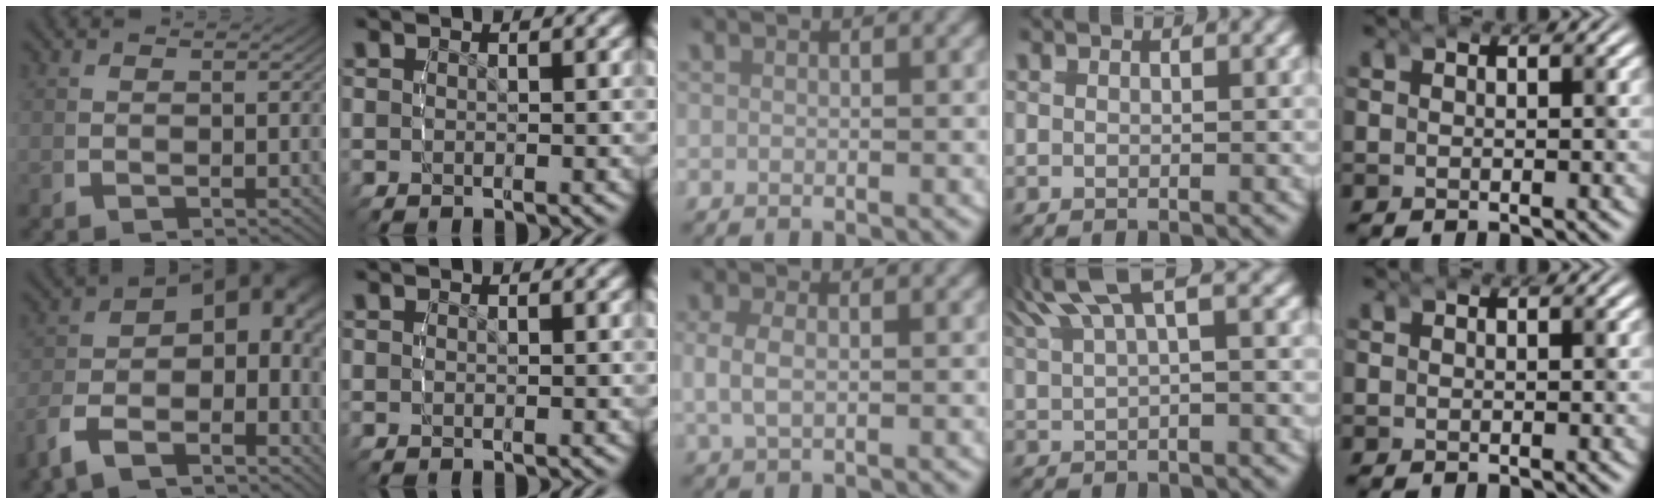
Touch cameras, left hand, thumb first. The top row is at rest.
{"thumb": {"total": 11.5, "force": [-0.4, 6.9, 9.2], "torque": [-0.130, 0.005, -0.030]}, "middle": {"total": 2.7, "force": [0.2, 1.7, 2.1], "torque": [-0.058, -0.003, 0.008]}, "ring": {"total": 5.1, "force": [2.8, 2.1, 3.8], "torque": [-0.065, 0.015, 0.043]}}